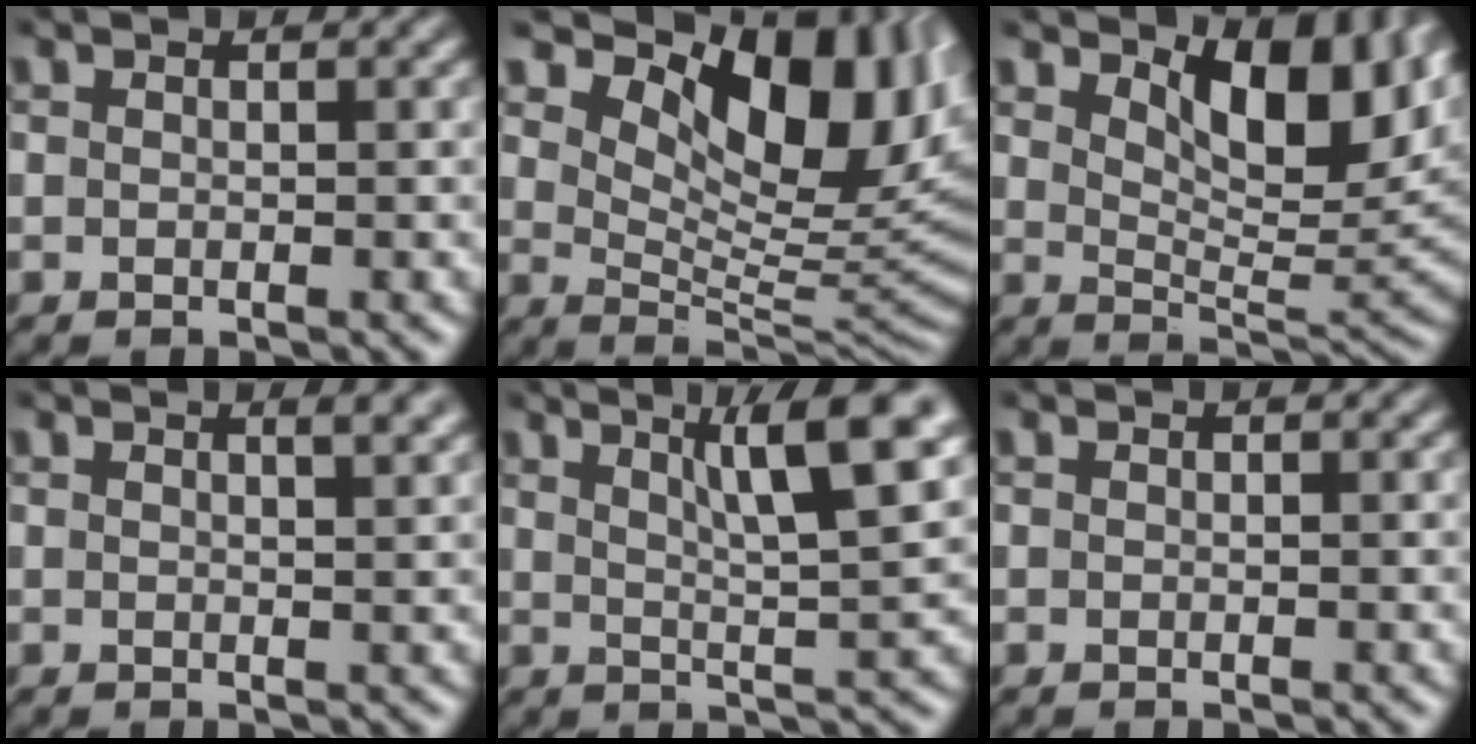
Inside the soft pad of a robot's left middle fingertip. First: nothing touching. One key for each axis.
{"total": 12.8, "fx": 6.4, "fy": 5.8, "fz": 9.5, "tx": -0.137, "ty": 0.001, "tz": 0.112}
{"total": 10.1, "fx": 4.1, "fy": 4.5, "fz": 8.0, "tx": -0.119, "ty": -0.003, "tz": 0.070}
{"total": 2.5, "fx": 1.4, "fy": 0.9, "fz": 1.8, "tx": -0.008, "ty": 0.008, "tz": 0.005}
{"total": 7.5, "fx": 3.5, "fy": 1.1, "fz": 6.5, "tx": -0.085, "ty": 0.007, "tz": 0.057}
{"total": 0.0}